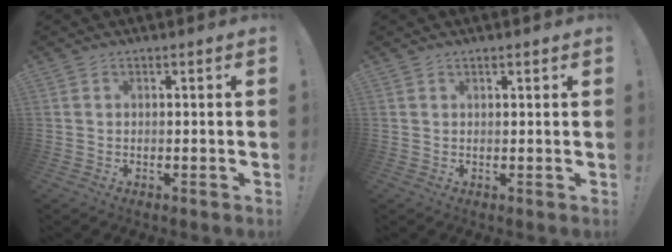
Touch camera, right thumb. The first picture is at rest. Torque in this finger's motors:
{"motor_torque": [0.17, -0.19, -0.16, -0.04, -0.02]}